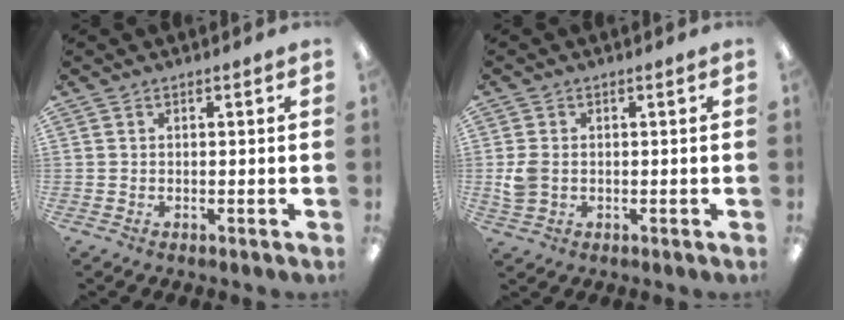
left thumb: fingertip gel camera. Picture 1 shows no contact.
{"total": 3.9, "force": [-0.1, 3.1, 2.4], "torque": [-0.042, 0.002, -0.003]}